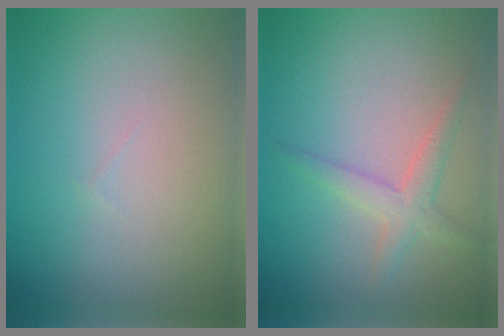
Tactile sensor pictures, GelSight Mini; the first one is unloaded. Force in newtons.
{"total": 2.2, "press": 2.2, "slide": 0.1}